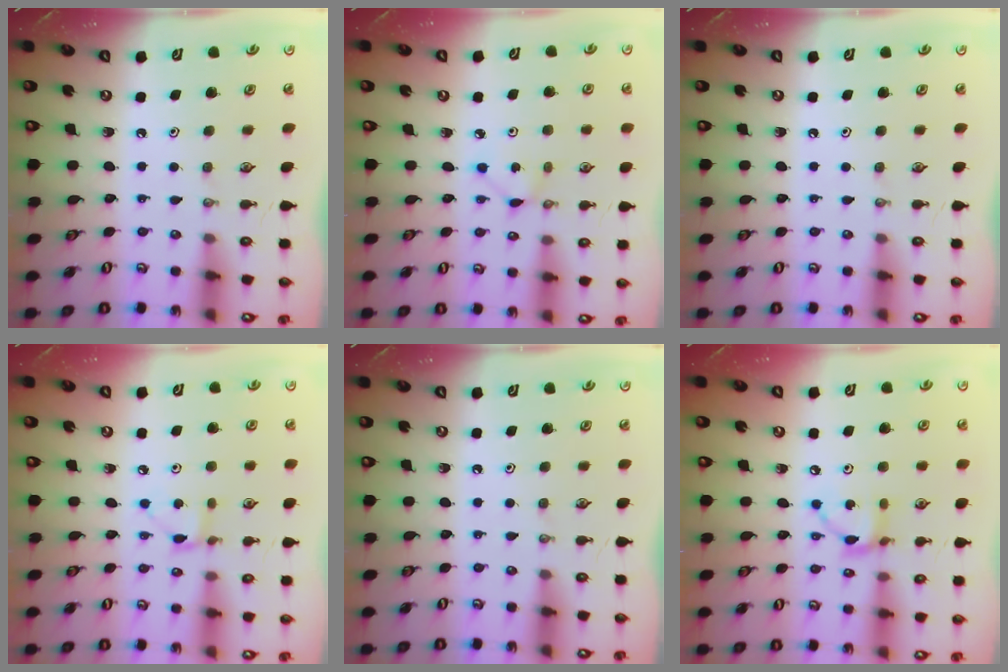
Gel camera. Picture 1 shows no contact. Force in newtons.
{"total": 1.4, "press": 1.4, "slide": 0.2}
{"total": 0.0}
{"total": 4.0, "press": 4.0, "slide": 0.5}
{"total": 0.0}
{"total": 7.3, "press": 7.3, "slide": 0.3}